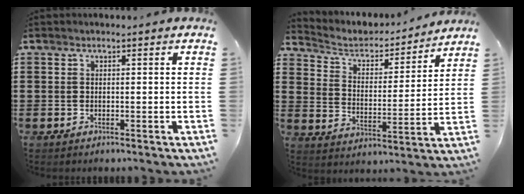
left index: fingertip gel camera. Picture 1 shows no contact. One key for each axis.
{"total": 4.4, "fx": 3.9, "fy": 1.6, "fz": 1.3, "tx": -0.050, "ty": -0.029, "tz": 0.058}